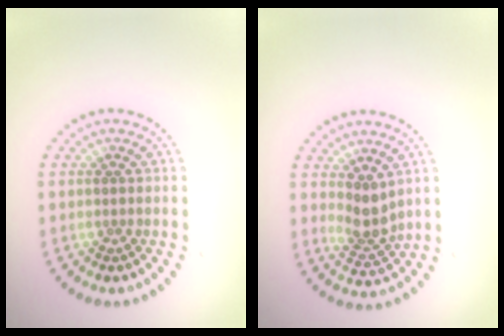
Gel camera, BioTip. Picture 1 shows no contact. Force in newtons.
{"total": 2.6, "press": 2.0, "slide": 1.7}